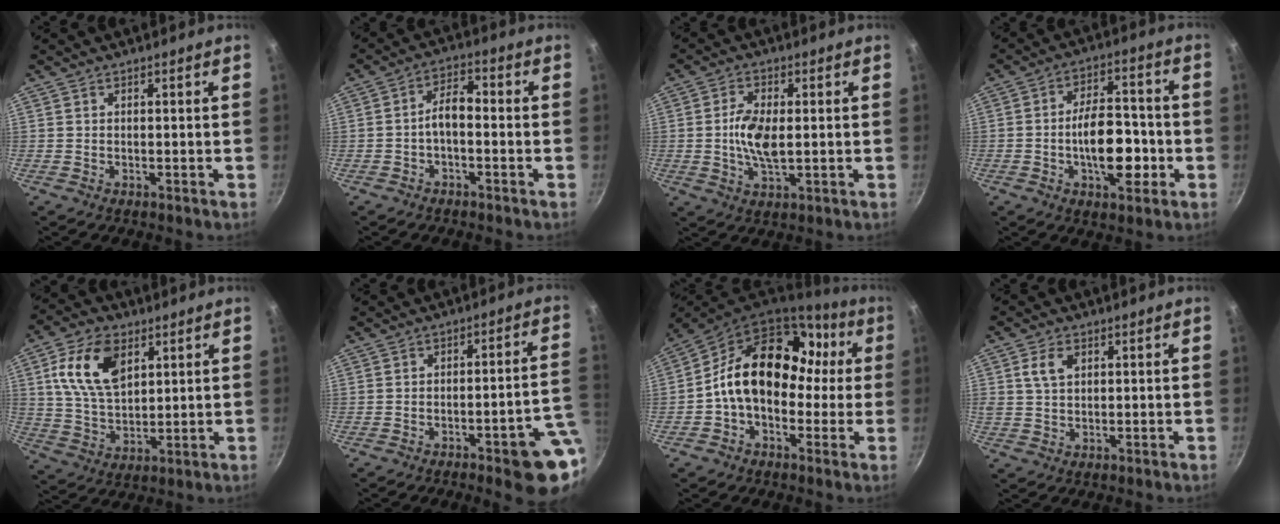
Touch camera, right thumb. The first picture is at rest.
{"total": 5.0, "force": [-1.5, 2.5, 4.0], "torque": [-0.064, 0.032, -0.031]}
{"total": 7.4, "force": [0.1, 3.5, 6.5], "torque": [-0.132, 0.000, 0.001]}
{"total": 12.7, "force": [-3.2, 6.5, 10.4], "torque": [-0.130, 0.031, -0.052]}
{"total": 13.7, "force": [5.0, 8.2, 9.7], "torque": [-0.163, -0.012, 0.095]}
{"total": 11.7, "force": [-4.5, 2.8, 10.4], "torque": [-0.100, 0.040, -0.053]}
{"total": 18.9, "force": [1.2, 13.5, 13.1], "torque": [-0.166, 0.052, 0.007]}
{"total": 4.6, "force": [1.5, 3.0, 3.1], "torque": [-0.049, 0.000, 0.028]}